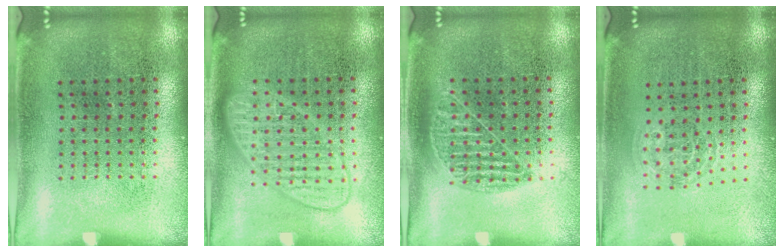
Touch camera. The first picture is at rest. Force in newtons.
{"total": 3.0, "press": 3.0, "slide": 0.5}
{"total": 1.0, "press": 0.8, "slide": 0.5}
{"total": 0.9, "press": 0.6, "slide": 0.7}